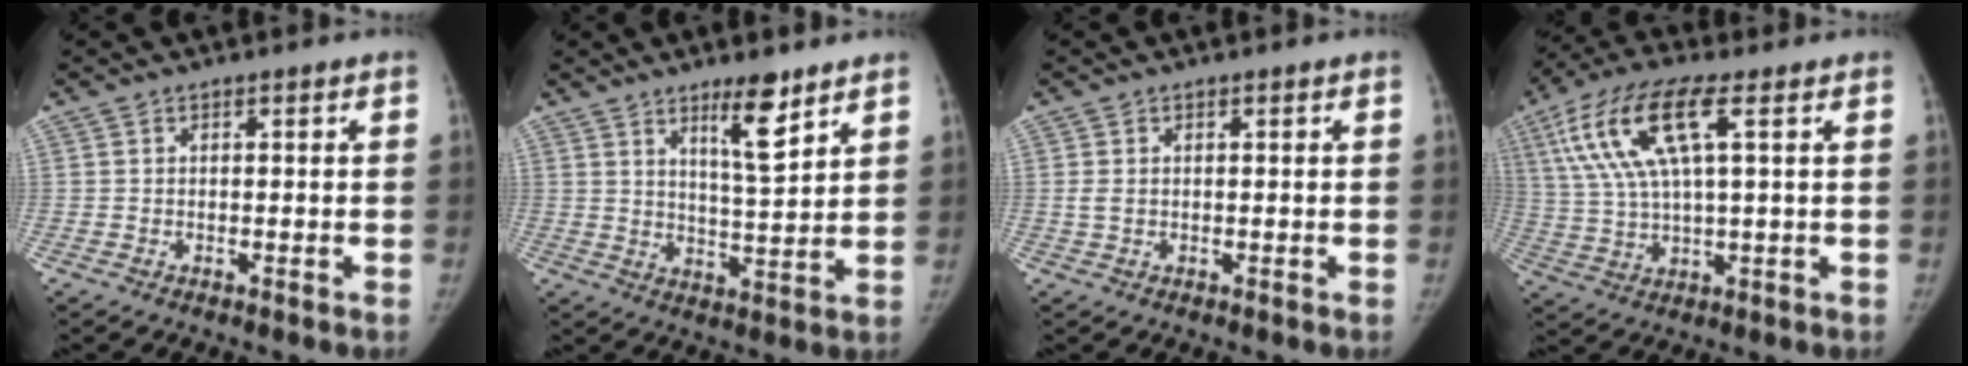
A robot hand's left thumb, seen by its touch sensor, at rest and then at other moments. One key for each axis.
{"total": 8.3, "fx": 5.5, "fy": 1.6, "fz": 6.1, "tx": -0.089, "ty": -0.045, "tz": 0.092}
{"total": 1.6, "fx": 0.2, "fy": 1.1, "fz": 1.2, "tx": -0.029, "ty": 0.003, "tz": 0.007}
{"total": 15.3, "fx": 5.5, "fy": 4.9, "fz": 13.4, "tx": -0.290, "ty": 0.011, "tz": 0.102}